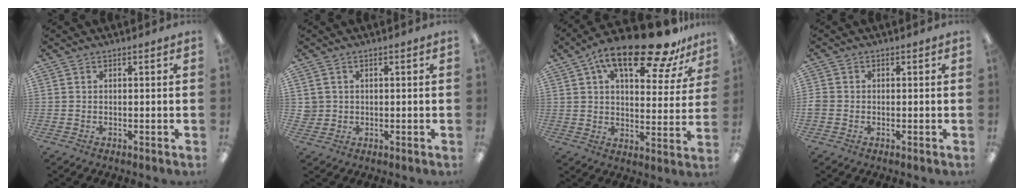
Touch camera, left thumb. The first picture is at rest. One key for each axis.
{"total": 2.4, "fx": 0.4, "fy": 2.3, "fz": -0.1, "tx": -0.005, "ty": 0.003, "tz": 0.006}
{"total": 20.3, "fx": 12.4, "fy": 7.9, "fz": 13.9, "tx": -0.206, "ty": -0.065, "tz": 0.202}
{"total": 1.8, "fx": -0.6, "fy": 1.6, "fz": 0.7, "tx": -0.010, "ty": 0.003, "tz": -0.011}